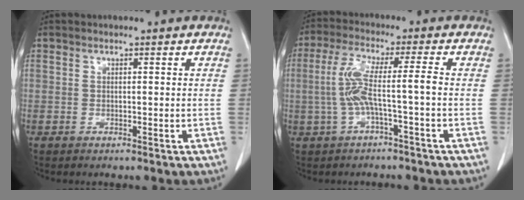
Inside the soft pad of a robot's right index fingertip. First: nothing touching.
{"total": 6.8, "force": [-1.2, 0.1, 6.7], "torque": [-0.142, 0.020, -0.022]}